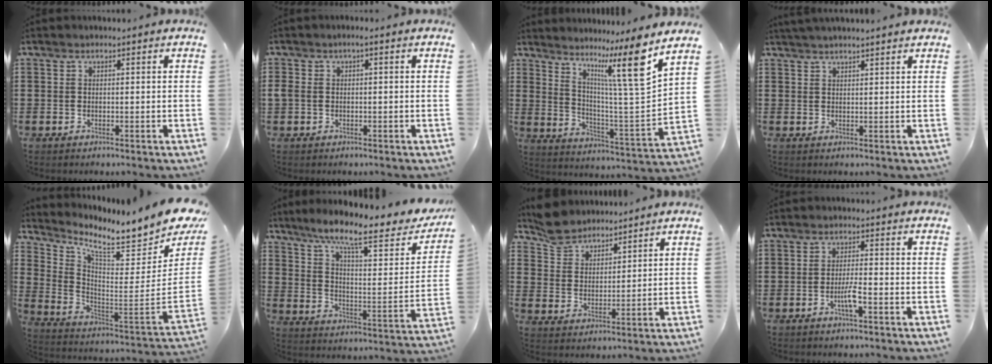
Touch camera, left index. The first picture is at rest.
{"total": 1.7, "force": [-0.7, 0.8, 1.4], "torque": [-0.041, -0.005, -0.019]}
{"total": 13.1, "force": [8.8, -0.2, 9.8], "torque": [-0.172, -0.065, 0.127]}
{"total": 1.9, "force": [1.9, 0.0, 0.4], "torque": [-0.011, 0.002, 0.037]}
{"total": 8.5, "force": [7.0, 0.6, 4.8], "torque": [-0.105, -0.077, 0.109]}
{"total": 11.9, "force": [9.2, 1.7, 7.4], "torque": [-0.150, -0.052, 0.149]}
{"total": 5.4, "force": [5.0, 2.1, 0.2], "torque": [-0.026, -0.008, 0.096]}
{"total": 3.4, "force": [-1.4, 0.4, 3.0], "torque": [-0.060, -0.001, -0.028]}